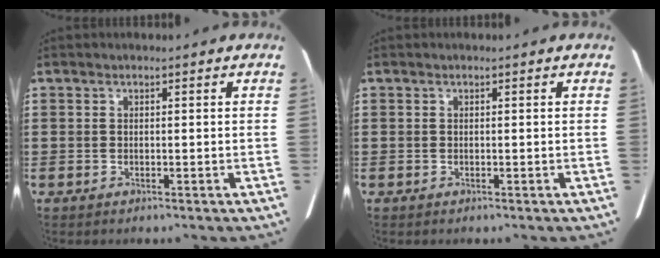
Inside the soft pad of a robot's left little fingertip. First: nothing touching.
{"total": 0.0}